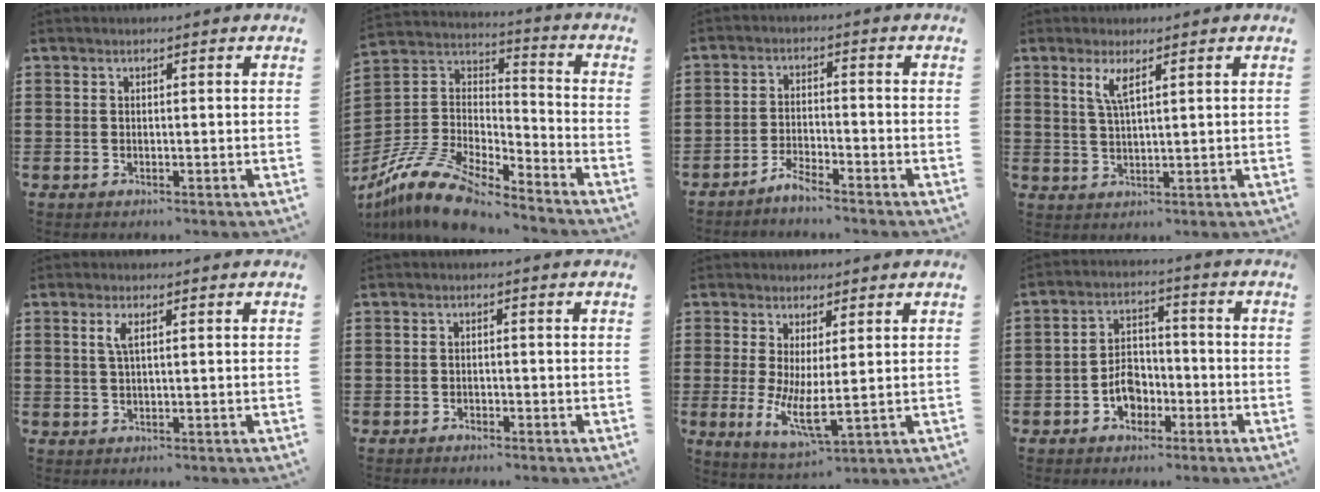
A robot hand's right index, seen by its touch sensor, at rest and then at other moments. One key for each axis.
{"total": 13.2, "fx": -11.4, "fy": 3.4, "fz": 5.8, "tx": -0.134, "ty": 0.028, "tz": -0.227}
{"total": 2.6, "fx": -2.6, "fy": 0.0, "fz": 0.2, "tx": -0.010, "ty": 0.006, "tz": -0.053}
{"total": 3.3, "fx": 1.8, "fy": 0.6, "fz": 2.7, "tx": -0.059, "ty": 0.004, "tz": 0.029}
{"total": 2.0, "fx": 0.6, "fy": 0.4, "fz": 1.9, "tx": -0.040, "ty": 0.004, "tz": 0.009}
{"total": 1.0, "fx": -1.0, "fy": 0.3, "fz": 0.1, "tx": -0.005, "ty": 0.002, "tz": -0.022}
{"total": 6.6, "fx": 0.6, "fy": 2.0, "fz": 6.3, "tx": -0.110, "ty": -0.017, "tz": 0.014}
{"total": 5.3, "fx": -2.3, "fy": 3.8, "fz": 2.9, "tx": -0.046, "ty": 0.010, "tz": -0.044}